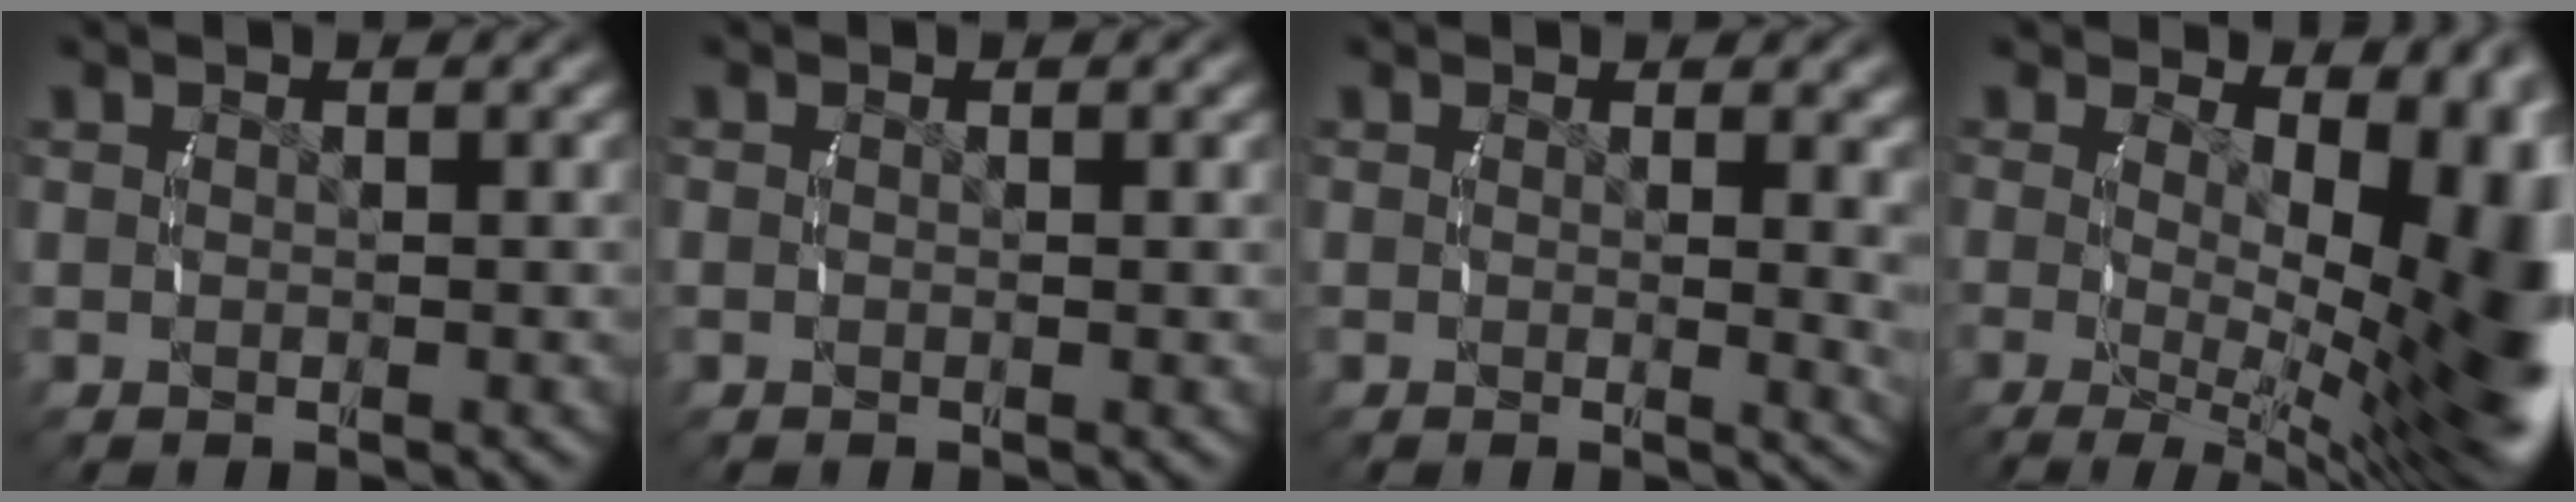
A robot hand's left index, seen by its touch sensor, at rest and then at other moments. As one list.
[{"total": 0.0}, {"total": 2.4, "force": [0.9, 0.4, 2.1], "torque": [-0.025, -0.006, 0.010]}, {"total": 14.3, "force": [-1.4, 6.8, 12.6], "torque": [-0.144, -0.051, -0.001]}]